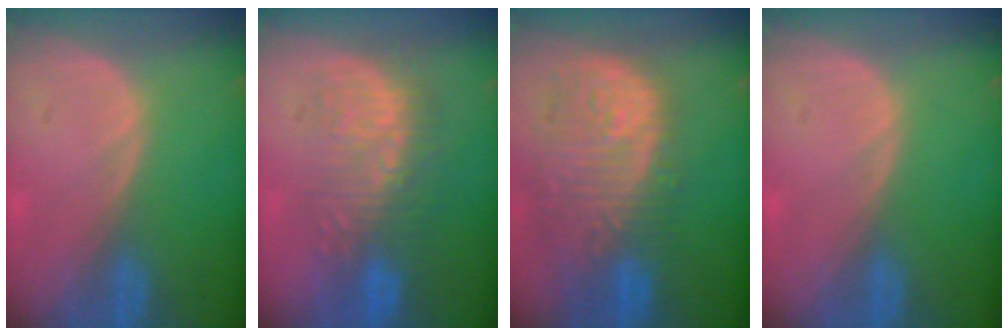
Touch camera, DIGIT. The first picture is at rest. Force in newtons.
{"total": 8.9, "press": 8.6, "slide": 2.0}
{"total": 13.0, "press": 11.1, "slide": 6.8}
{"total": 0.0}